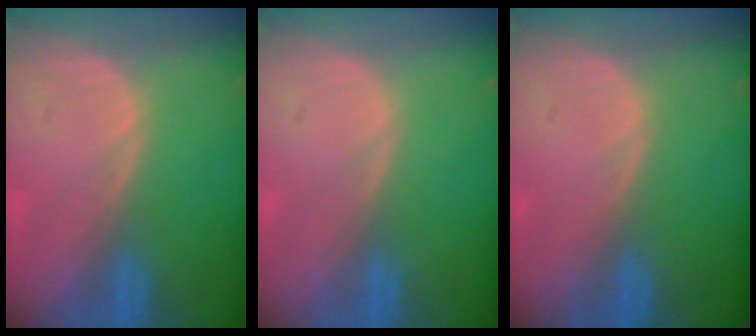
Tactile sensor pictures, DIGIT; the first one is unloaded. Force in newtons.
{"total": 0.0}
{"total": 0.0}